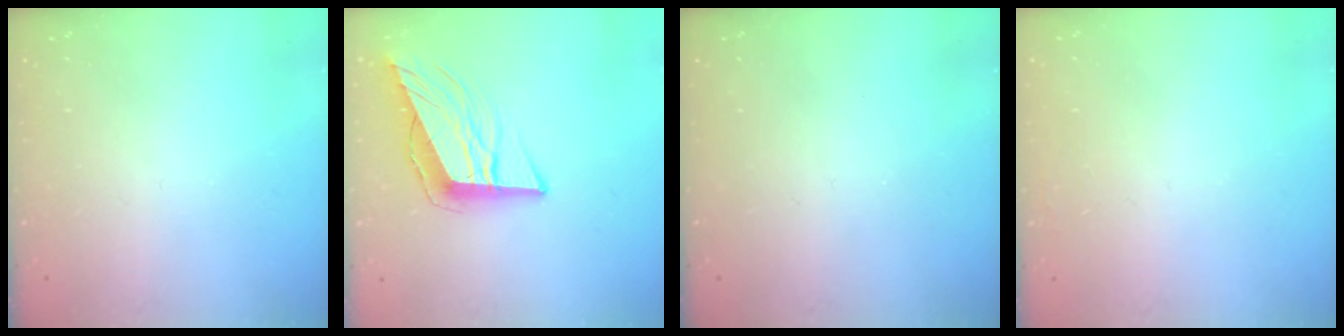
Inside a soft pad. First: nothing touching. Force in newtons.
{"total": 12.1, "press": 11.5, "slide": 3.6}
{"total": 0.0}
{"total": 1.8, "press": 1.7, "slide": 0.4}